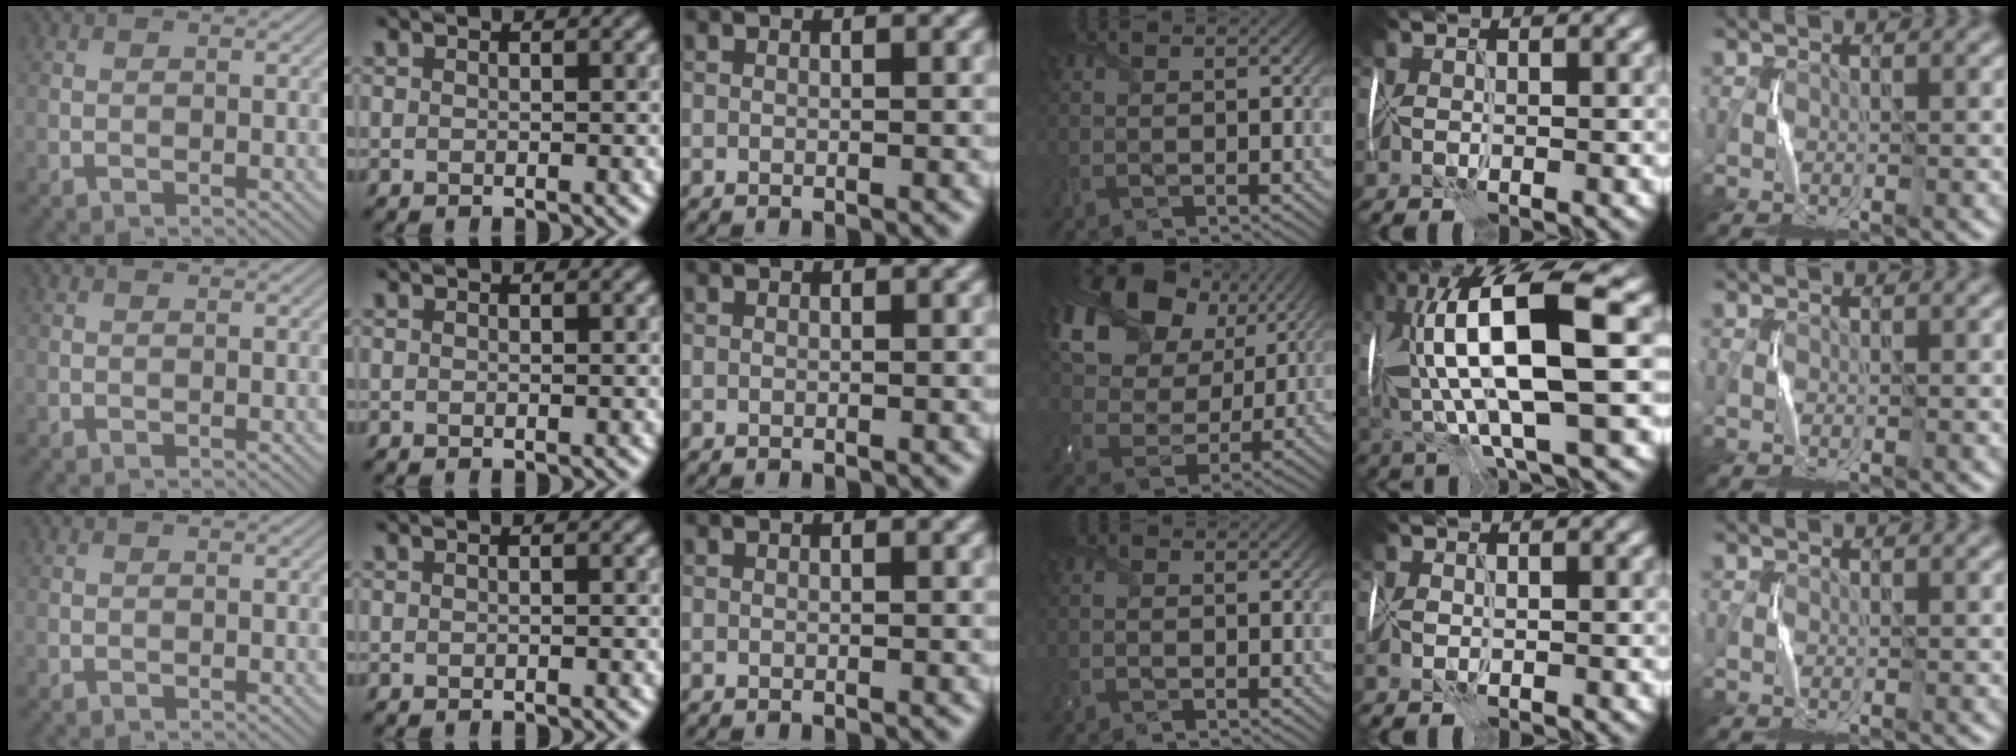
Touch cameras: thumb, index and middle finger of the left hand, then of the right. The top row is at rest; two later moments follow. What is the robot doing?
{"motion": "wrap", "object": "cellophane"}